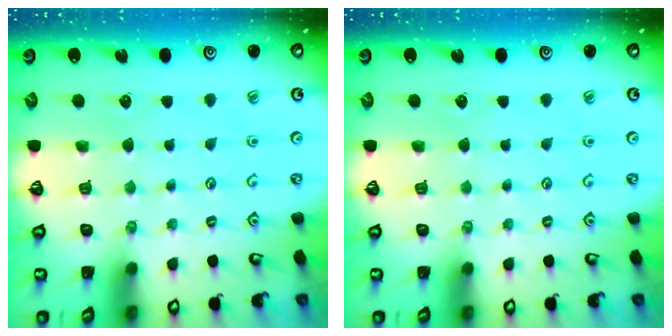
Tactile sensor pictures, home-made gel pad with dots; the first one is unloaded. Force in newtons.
{"total": 0.0}